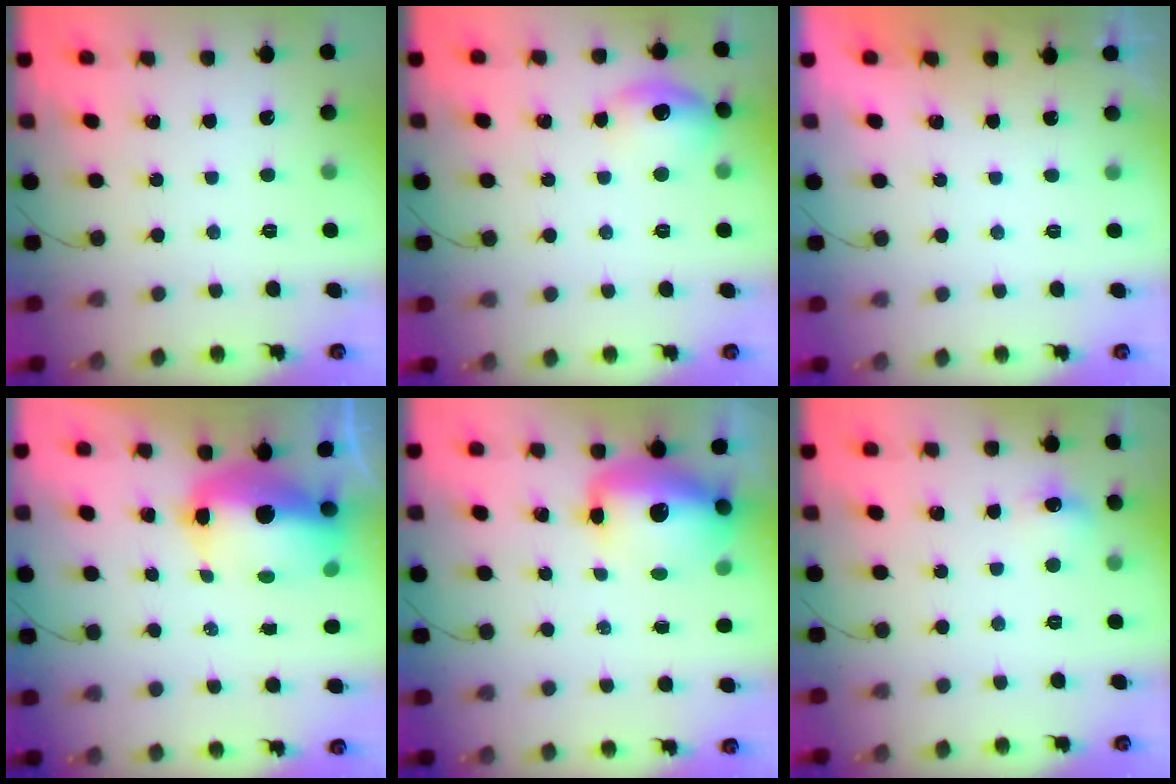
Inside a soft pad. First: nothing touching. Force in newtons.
{"total": 10.2, "press": 10.2, "slide": 1.1}
{"total": 0.0}
{"total": 12.0, "press": 11.7, "slide": 2.7}
{"total": 13.1, "press": 12.7, "slide": 3.2}
{"total": 6.3, "press": 6.1, "slide": 1.9}